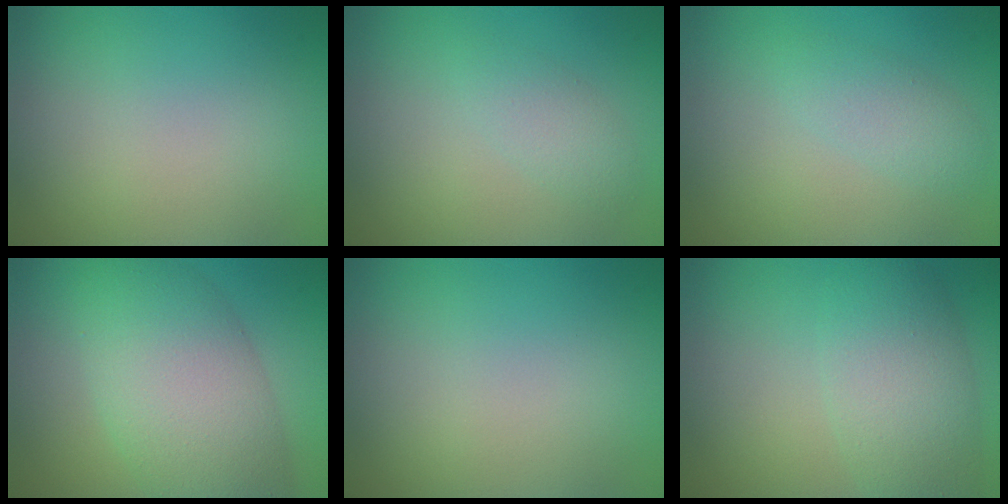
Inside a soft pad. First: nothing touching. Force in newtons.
{"total": 1.6, "press": 1.6, "slide": 0.0}
{"total": 1.9, "press": 1.9, "slide": 0.1}
{"total": 8.4, "press": 8.4, "slide": 0.4}
{"total": 0.0}
{"total": 5.4, "press": 5.4, "slide": 0.1}